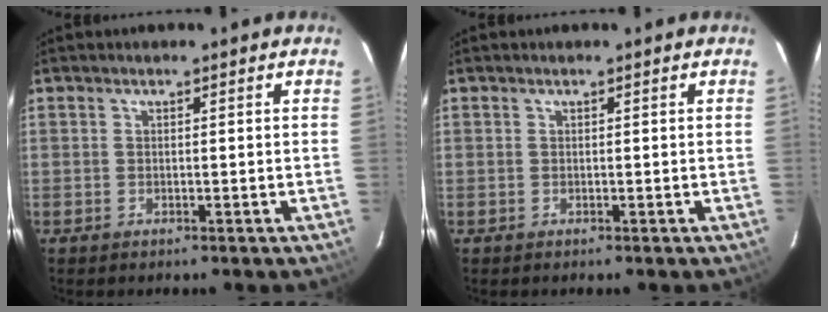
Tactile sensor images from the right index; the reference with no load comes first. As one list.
[{"total": 0.0}]